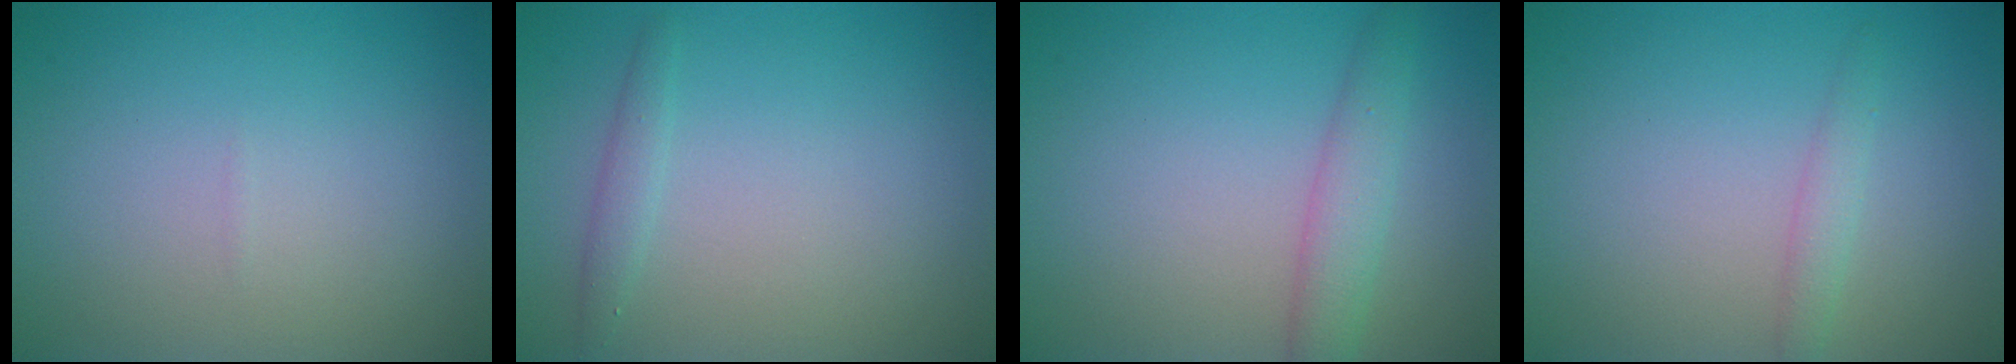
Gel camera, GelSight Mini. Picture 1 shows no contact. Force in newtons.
{"total": 1.1, "press": 1.1, "slide": 0.0}
{"total": 2.8, "press": 2.8, "slide": 0.1}
{"total": 1.4, "press": 1.4, "slide": 0.0}